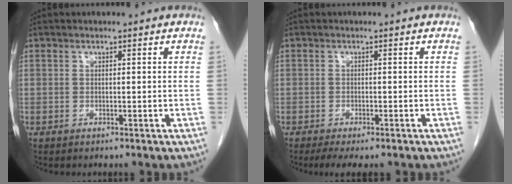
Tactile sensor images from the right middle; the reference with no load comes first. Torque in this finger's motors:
{"motor_torque": [0.76, -0.59, 0.03, 0.03]}